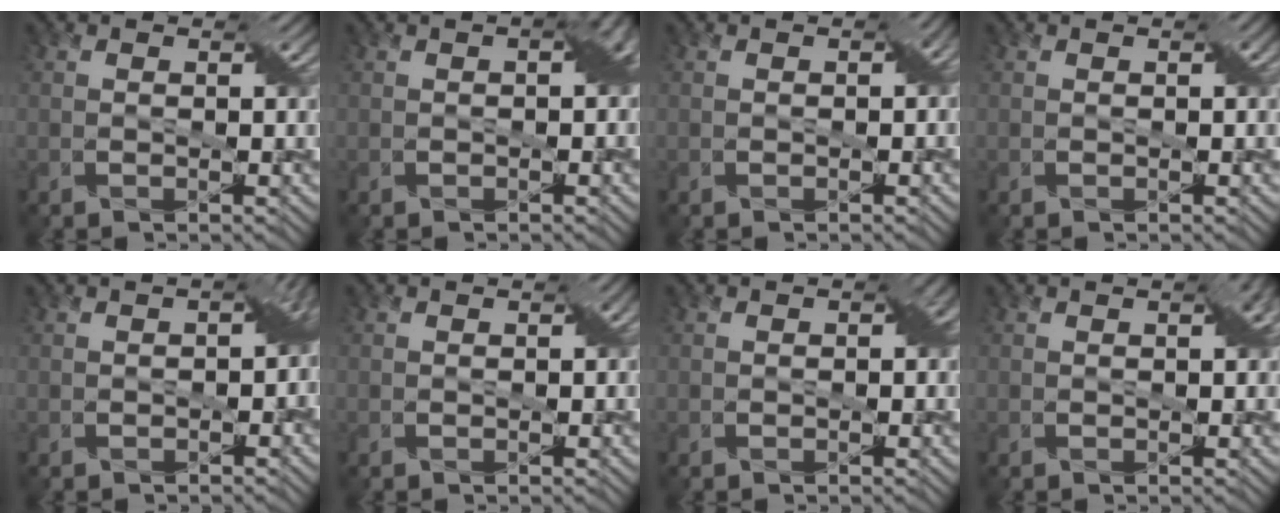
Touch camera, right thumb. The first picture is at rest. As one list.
[{"total": 2.7, "force": [0.0, 1.3, 2.3], "torque": [-0.030, 0.005, 0.000]}, {"total": 1.5, "force": [-0.1, 0.9, 1.1], "torque": [-0.016, -0.001, 0.000]}, {"total": 0.6, "force": [0.1, 0.2, 0.5], "torque": [-0.007, 0.003, 0.003]}, {"total": 3.9, "force": [-0.6, 2.3, 3.1], "torque": [-0.038, -0.003, -0.007]}, {"total": 1.1, "force": [0.0, 0.6, 0.8], "torque": [-0.011, 0.002, 0.001]}, {"total": 1.6, "force": [-0.2, 1.0, 1.2], "torque": [-0.017, -0.002, -0.003]}, {"total": 1.8, "force": [0.3, 0.9, 1.6], "torque": [-0.016, 0.008, 0.007]}]